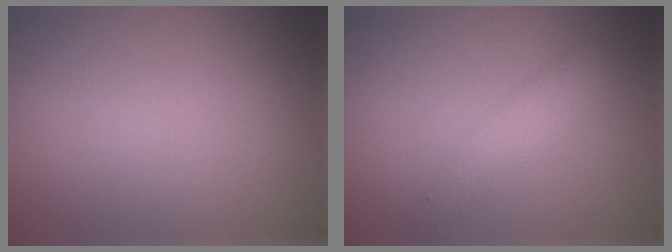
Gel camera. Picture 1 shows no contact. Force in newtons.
{"total": 2.3, "press": 2.3, "slide": 0.1}